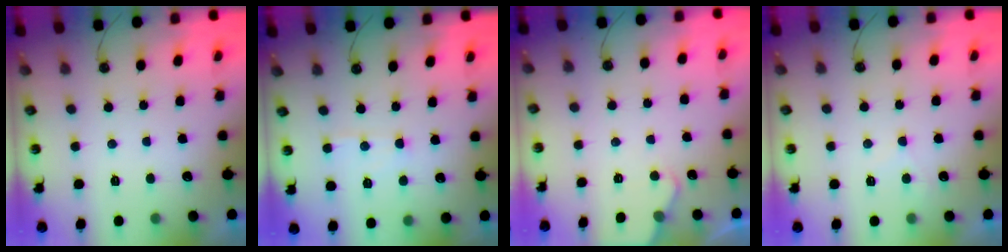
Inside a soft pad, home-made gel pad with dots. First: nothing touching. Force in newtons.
{"total": 5.9, "press": 5.9, "slide": 0.7}
{"total": 3.6, "press": 3.6, "slide": 0.4}
{"total": 6.3, "press": 6.2, "slide": 0.8}